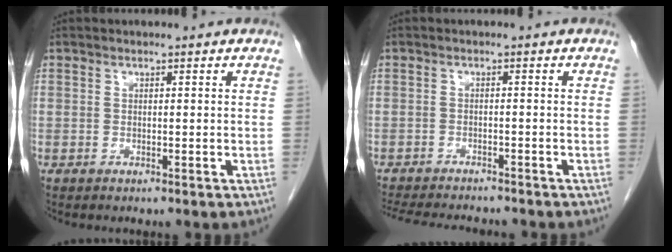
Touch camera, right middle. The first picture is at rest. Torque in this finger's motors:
{"motor_torque": [0.18, -0.18, 0.02, 0.02]}